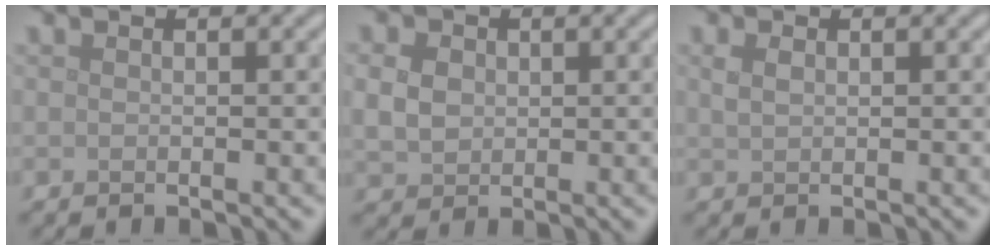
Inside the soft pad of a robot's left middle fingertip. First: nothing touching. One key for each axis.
{"total": 3.2, "fx": 0.5, "fy": 2.6, "fz": 1.7, "tx": -0.043, "ty": 0.005, "tz": 0.006}
{"total": 1.2, "fx": 0.5, "fy": 0.8, "fz": 0.8, "tx": -0.021, "ty": 0.001, "tz": 0.012}